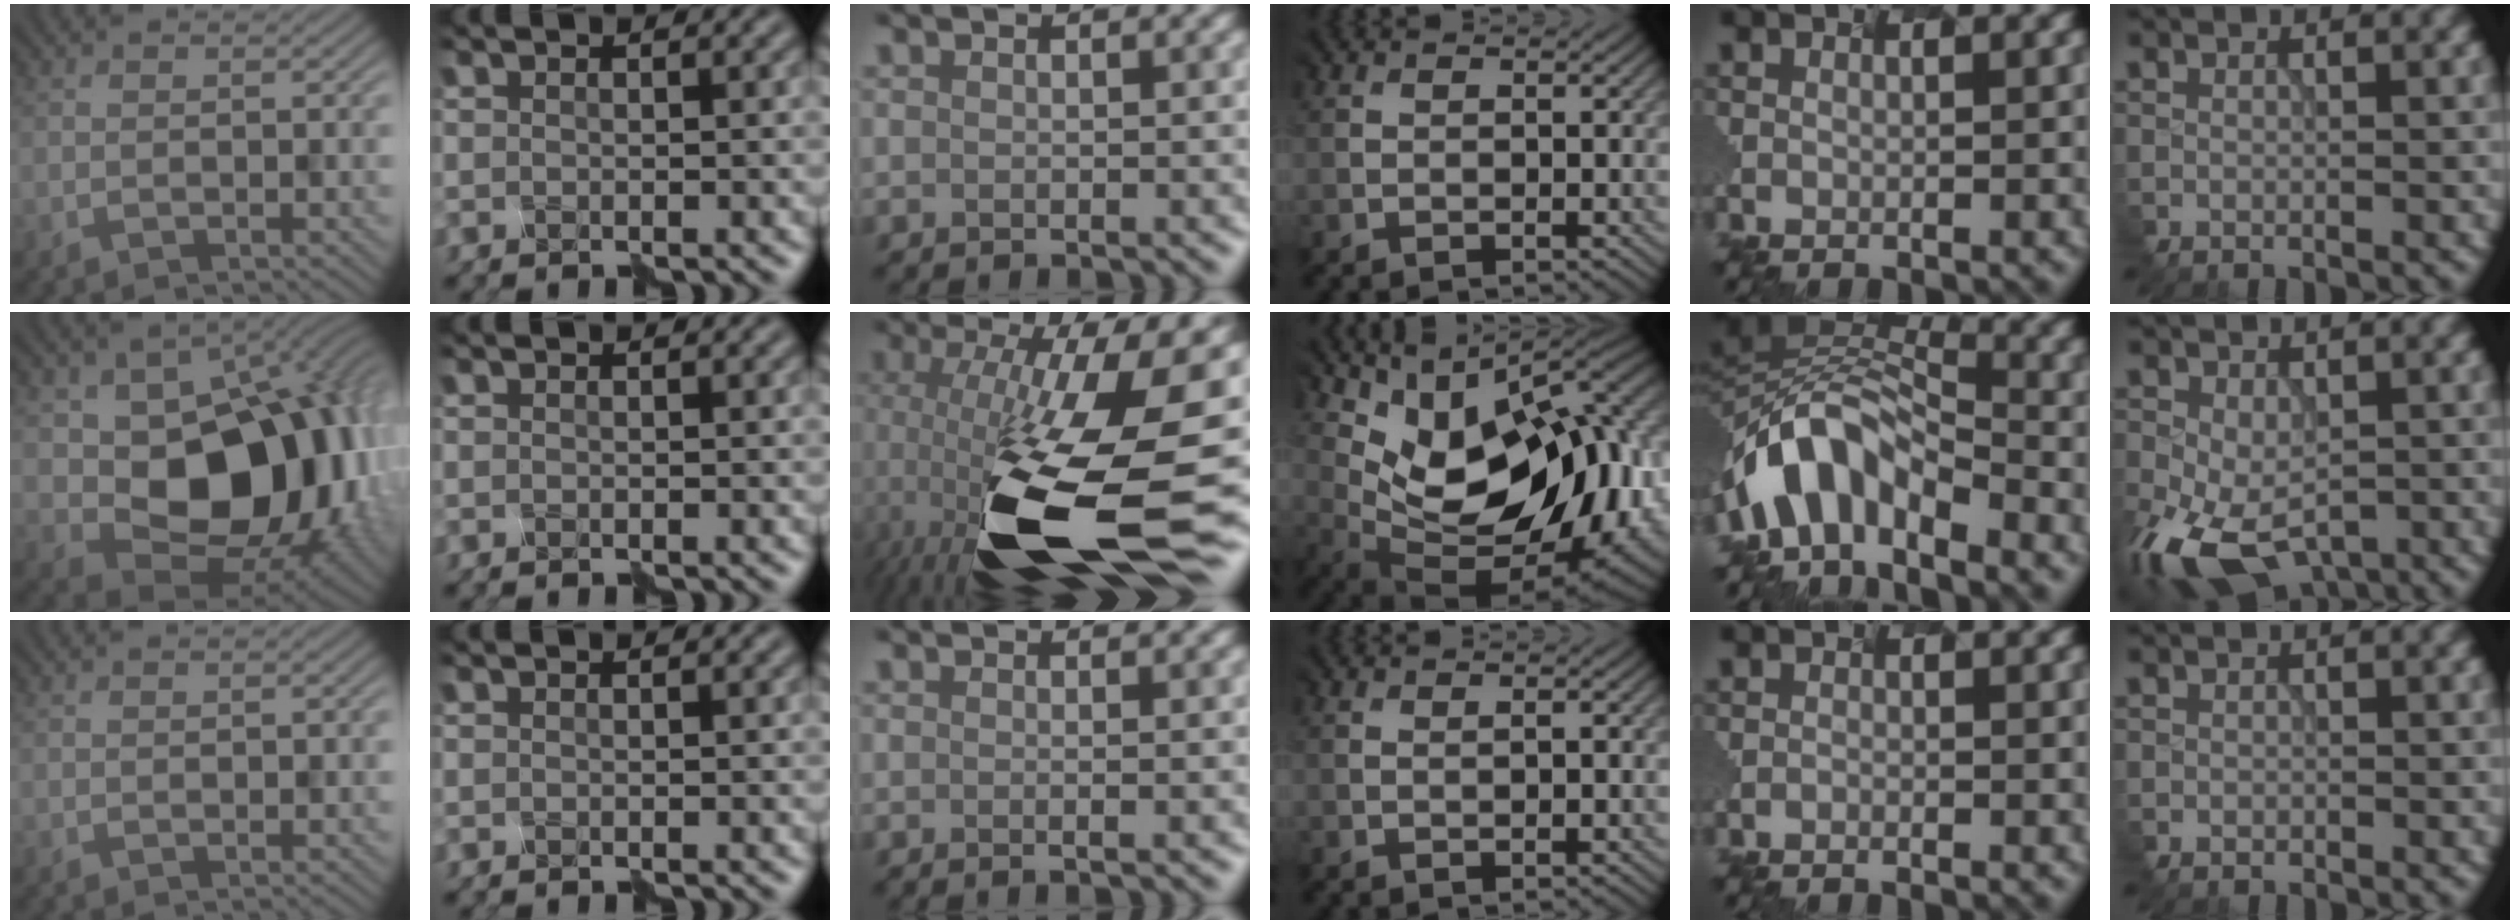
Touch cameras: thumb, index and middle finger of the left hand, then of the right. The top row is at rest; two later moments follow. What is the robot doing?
{"motion": "disassemble", "object": "markers"}